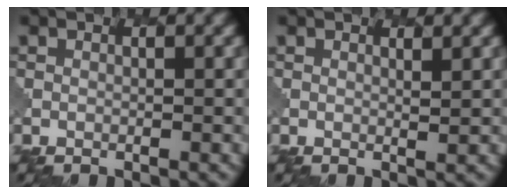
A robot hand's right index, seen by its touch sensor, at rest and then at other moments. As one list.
[{"total": 1.1, "force": [0.8, 0.3, 0.7], "torque": [-0.007, -0.001, 0.013]}]